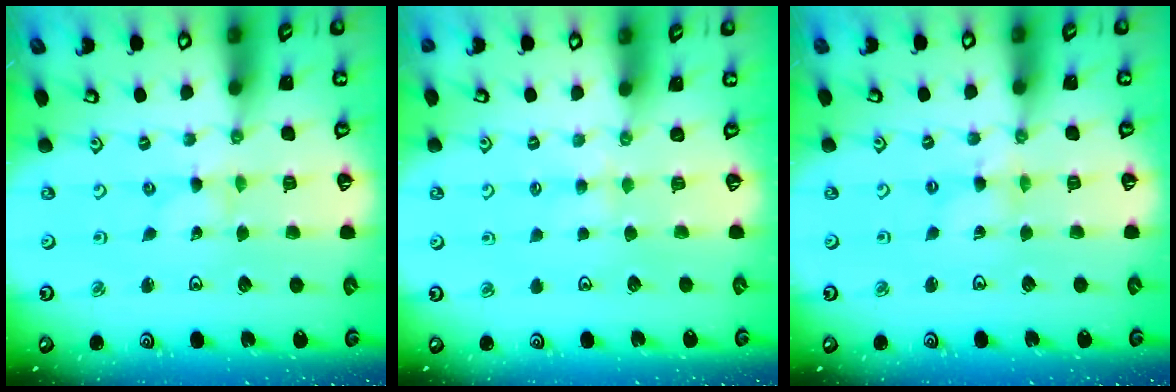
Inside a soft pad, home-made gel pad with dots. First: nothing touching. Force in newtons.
{"total": 3.0, "press": 3.0, "slide": 0.5}
{"total": 2.0, "press": 1.9, "slide": 0.3}